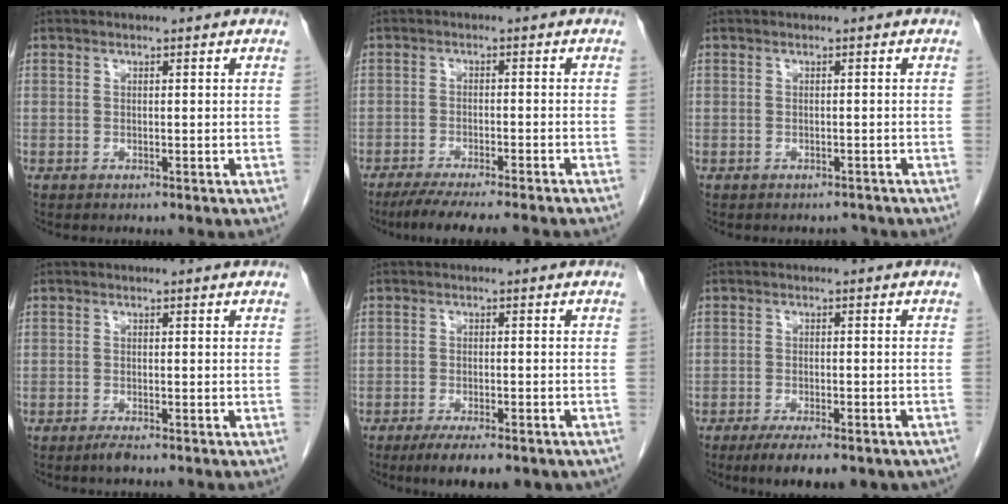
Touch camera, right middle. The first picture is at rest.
{"total": 11.5, "force": [-9.8, 0.2, 5.9], "torque": [-0.068, -0.020, -0.143]}
{"total": 1.5, "force": [-1.4, 0.6, 0.0], "torque": [-0.002, -0.002, -0.018]}
{"total": 1.4, "force": [-1.1, 0.1, 0.9], "torque": [-0.021, -0.004, -0.019]}
{"total": 9.3, "force": [-6.7, 2.7, 5.9], "torque": [-0.072, -0.011, -0.089]}
{"total": 10.1, "force": [-7.5, 2.9, 6.2], "torque": [-0.072, -0.009, -0.099]}